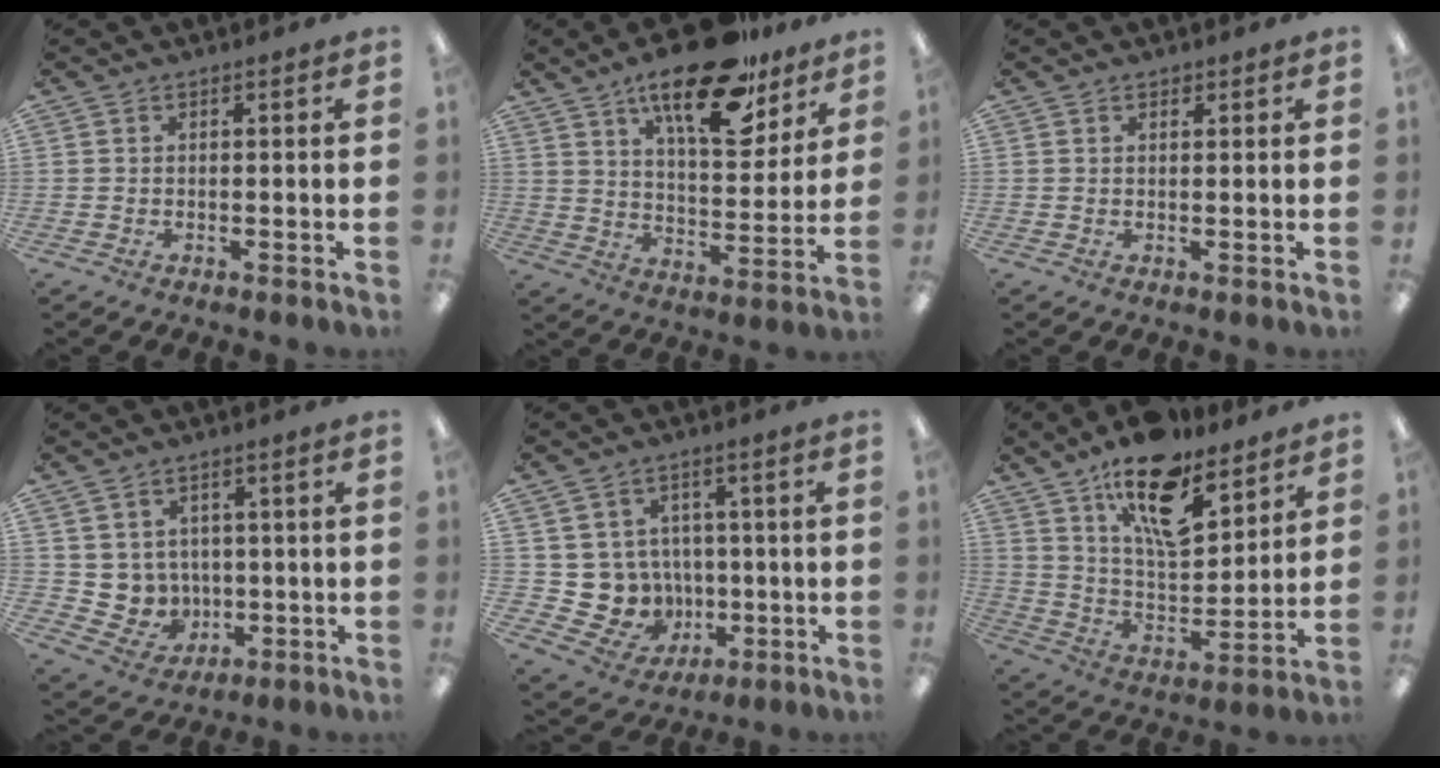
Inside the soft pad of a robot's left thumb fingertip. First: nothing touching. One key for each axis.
{"total": 19.9, "fx": 14.0, "fy": 7.3, "fz": 12.2, "tx": -0.185, "ty": -0.076, "tz": 0.229}
{"total": 0.9, "fx": 0.7, "fy": 0.4, "fz": 0.3, "tx": 0.001, "ty": -0.003, "tz": 0.012}
{"total": 5.7, "fx": 2.7, "fy": 5.0, "fz": -0.4, "tx": -0.017, "ty": -0.017, "tz": 0.059}
{"total": 8.2, "fx": 0.8, "fy": 8.1, "fz": 0.9, "tx": -0.043, "ty": -0.011, "tz": 0.031}
{"total": 17.6, "fx": 12.1, "fy": 7.1, "fz": 10.7, "tx": -0.182, "ty": -0.065, "tz": 0.207}